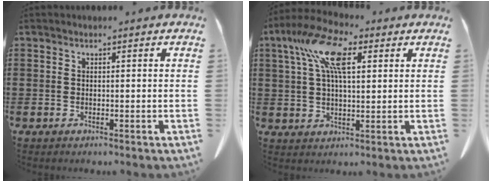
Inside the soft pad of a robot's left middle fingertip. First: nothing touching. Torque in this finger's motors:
{"motor_torque": [-1.05, -1.07, 1.05, 0.21]}